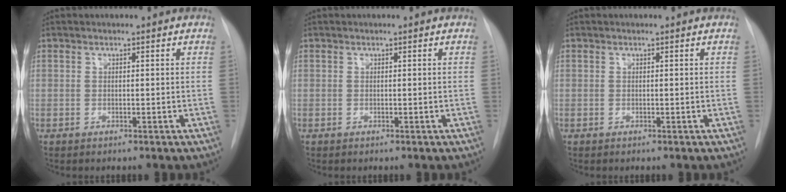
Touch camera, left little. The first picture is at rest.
{"total": 0.0}
{"total": 0.0}